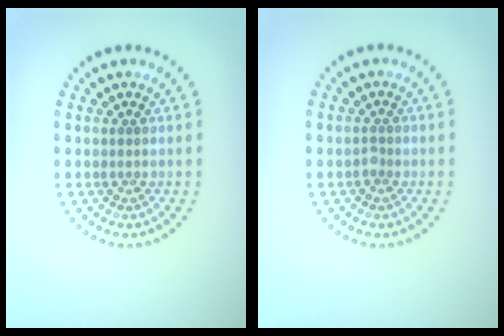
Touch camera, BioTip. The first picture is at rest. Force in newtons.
{"total": 0.7, "press": 0.6, "slide": 0.4}